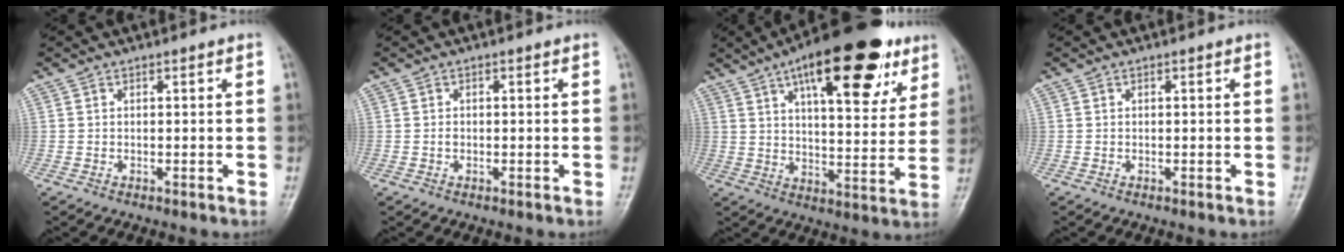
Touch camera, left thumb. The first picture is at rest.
{"total": 0.6, "force": [-0.1, 0.5, 0.4], "torque": [-0.004, 0.002, -0.004]}
{"total": 23.4, "force": [12.8, 9.0, 17.4], "torque": [-0.225, -0.023, 0.193]}
{"total": 0.0}